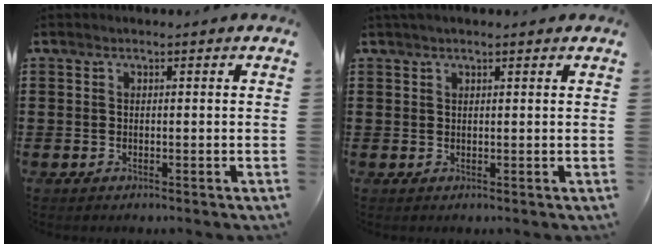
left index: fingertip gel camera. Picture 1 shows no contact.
{"total": 1.2, "force": [1.0, 0.2, 0.6], "torque": [-0.014, 0.002, 0.018]}